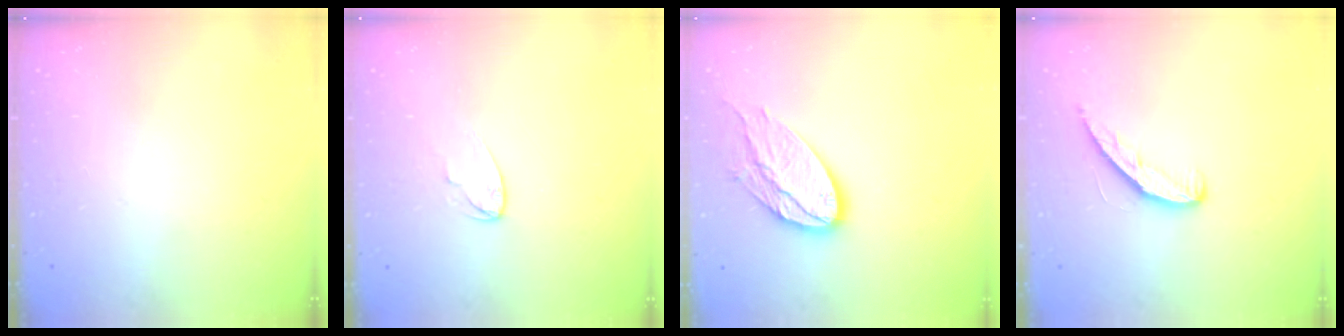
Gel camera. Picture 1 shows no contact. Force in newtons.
{"total": 3.7, "press": 3.7, "slide": 0.3}
{"total": 14.3, "press": 14.3, "slide": 1.0}
{"total": 7.0, "press": 7.0, "slide": 0.7}